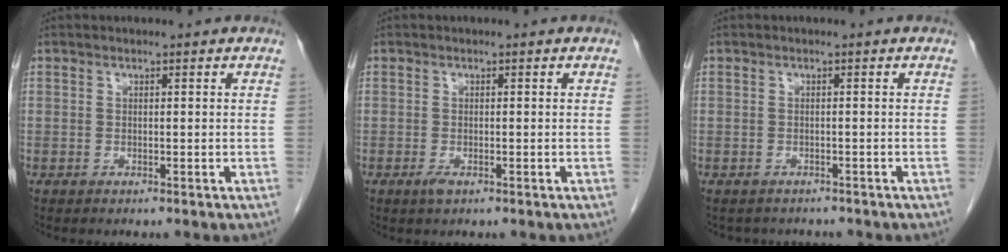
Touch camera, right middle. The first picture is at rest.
{"total": 1.2, "force": [-0.6, 0.4, 0.9], "torque": [-0.018, -0.002, -0.009]}
{"total": 3.3, "force": [-2.9, 1.6, 0.2], "torque": [-0.004, 0.003, -0.037]}